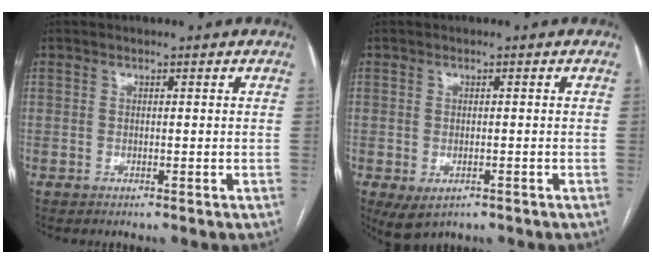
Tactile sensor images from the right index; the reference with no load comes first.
{"total": 4.0, "force": [-1.9, 2.2, 2.7], "torque": [-0.049, -0.008, -0.020]}